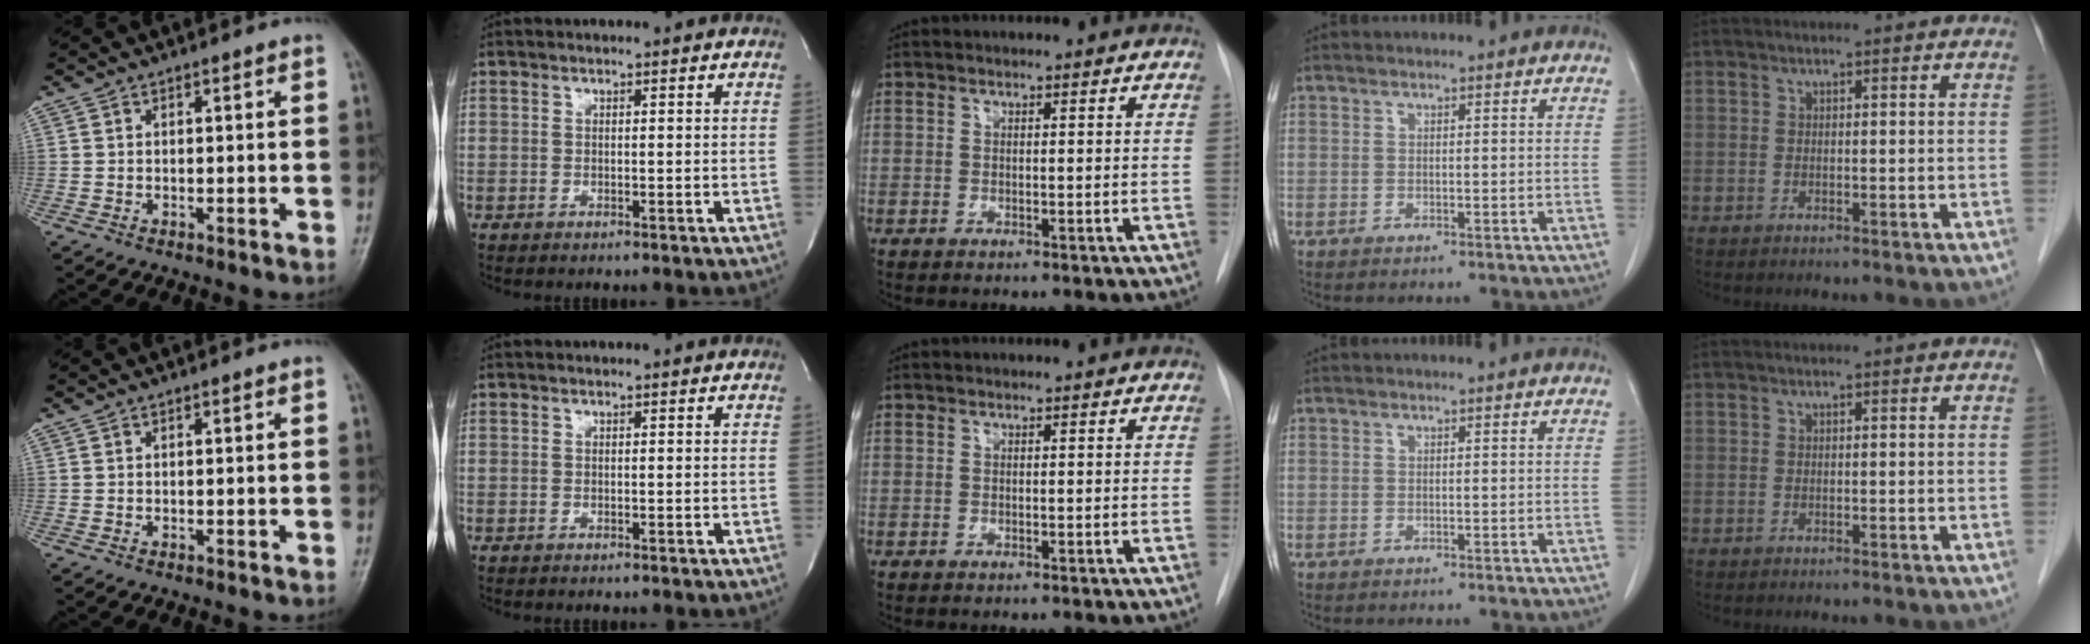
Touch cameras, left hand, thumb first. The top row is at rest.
{}